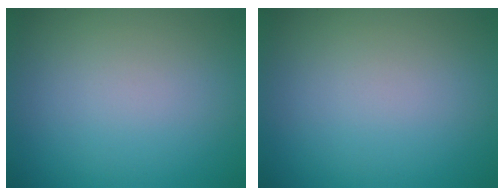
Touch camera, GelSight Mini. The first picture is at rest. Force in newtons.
{"total": 0.0}